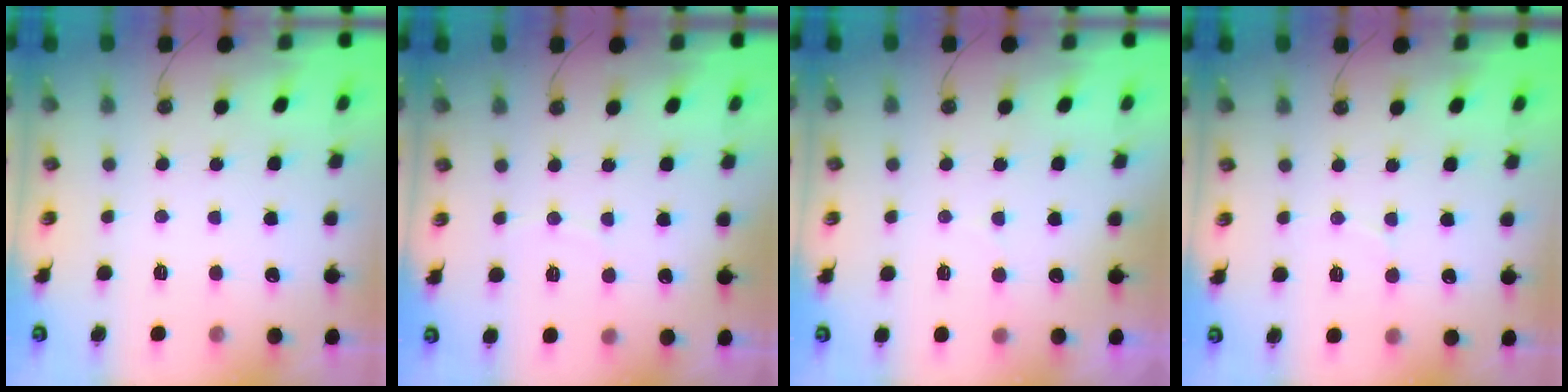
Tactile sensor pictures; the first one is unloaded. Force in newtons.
{"total": 2.4, "press": 2.4, "slide": 0.3}
{"total": 4.3, "press": 3.9, "slide": 1.7}
{"total": 4.6, "press": 4.6, "slide": 0.4}